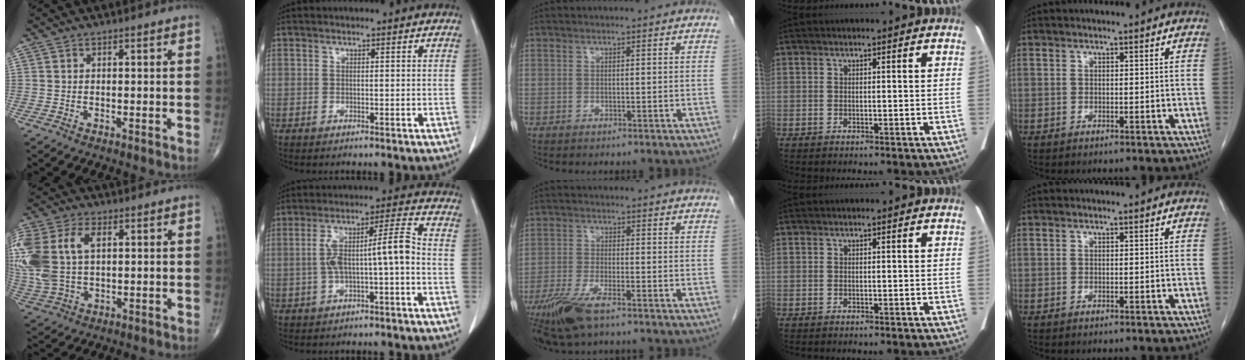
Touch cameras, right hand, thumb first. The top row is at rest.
{"thumb": {"total": 17.8, "force": [3.5, 11.3, 13.4], "torque": [-0.341, 0.012, 0.072]}, "index": {"total": 8.3, "force": [-1.3, 0.7, 8.1], "torque": [-0.149, 0.034, -0.019]}, "middle": {"total": 8.3, "force": [-5.5, 1.9, 5.9], "torque": [-0.117, -0.018, -0.099]}}